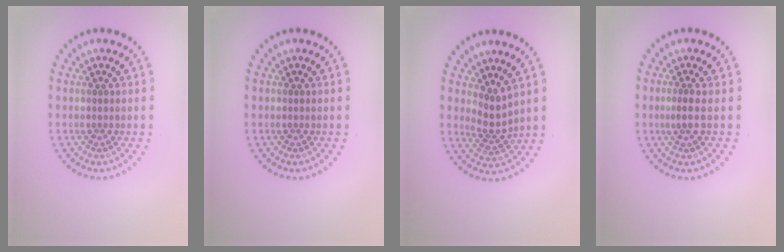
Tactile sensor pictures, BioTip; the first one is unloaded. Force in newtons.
{"total": 0.0}
{"total": 2.3, "press": 1.5, "slide": 1.8}
{"total": 1.2, "press": 0.7, "slide": 1.0}